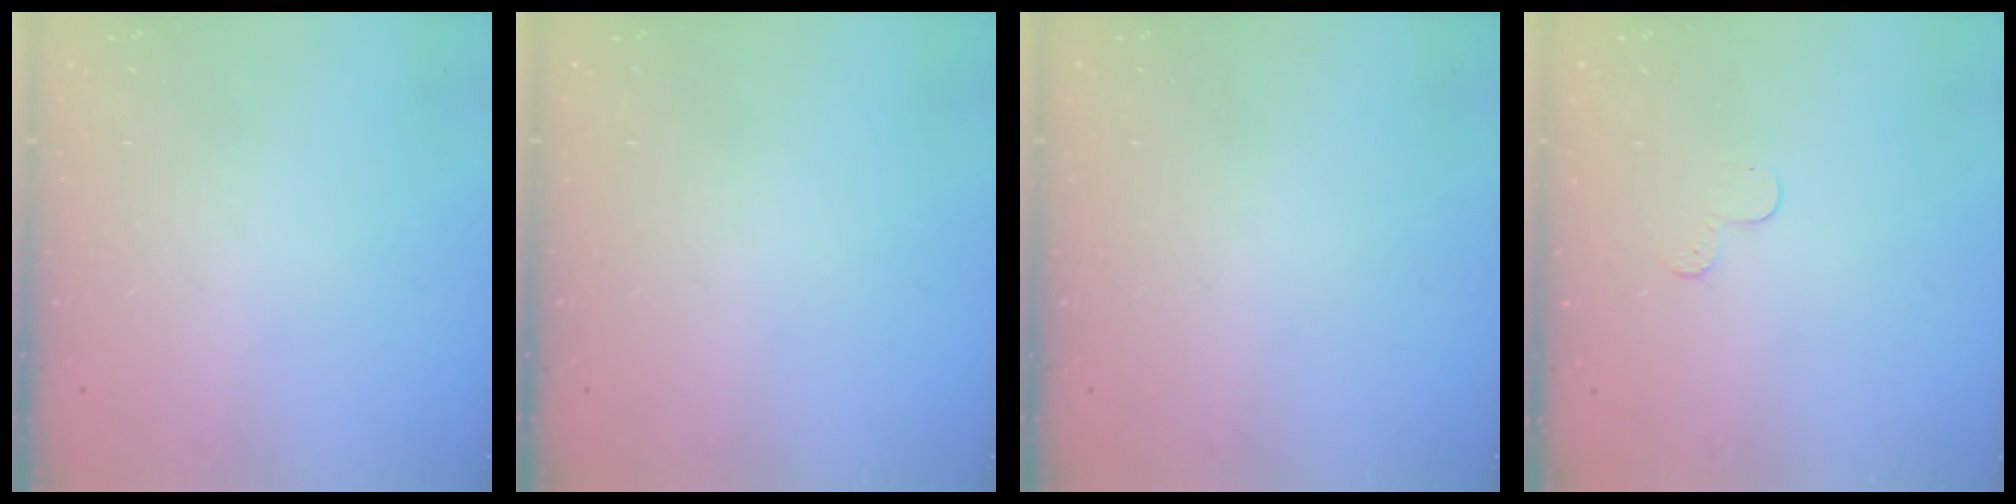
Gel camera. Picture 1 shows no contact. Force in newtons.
{"total": 0.0}
{"total": 0.0}
{"total": 3.2, "press": 3.2, "slide": 0.3}